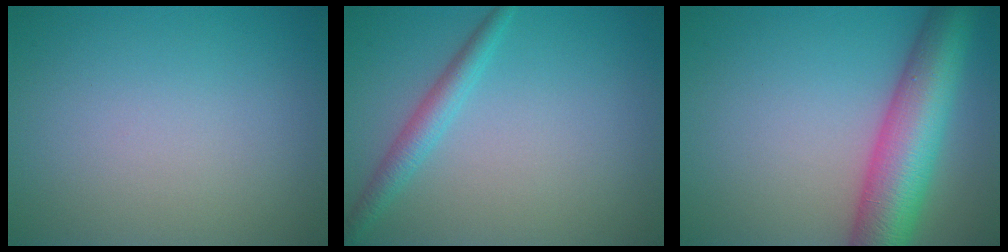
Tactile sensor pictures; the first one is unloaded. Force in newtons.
{"total": 2.3, "press": 2.3, "slide": 0.1}
{"total": 9.4, "press": 9.4, "slide": 0.3}